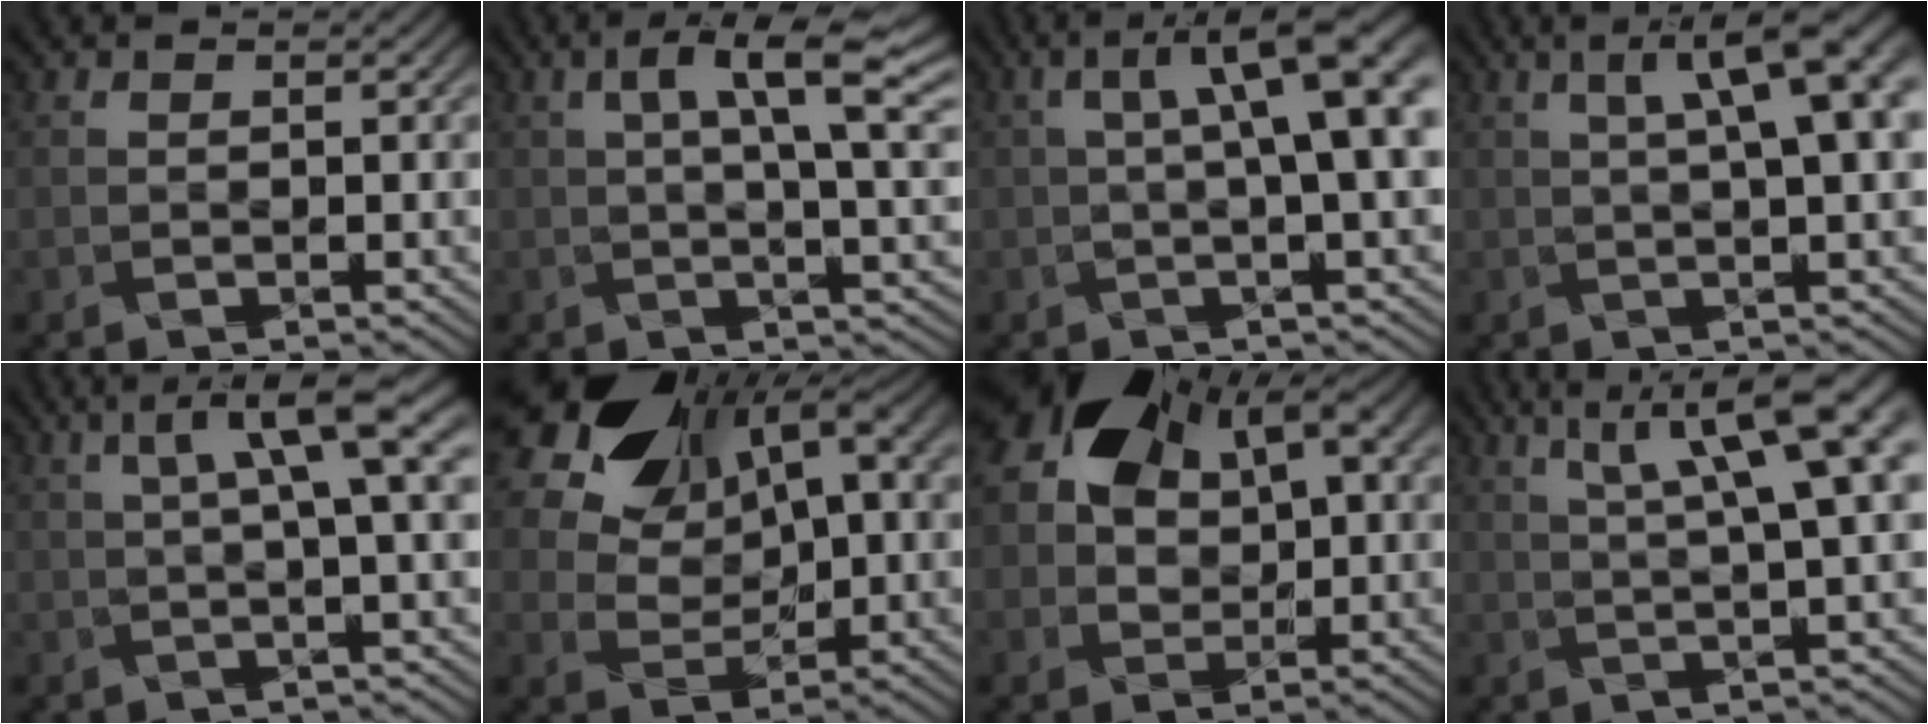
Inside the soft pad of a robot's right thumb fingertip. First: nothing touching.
{"total": 10.2, "force": [2.6, 2.9, 9.4], "torque": [-0.139, 0.010, 0.036]}
{"total": 9.9, "force": [1.7, 2.7, 9.3], "torque": [-0.137, 0.016, 0.026]}
{"total": 9.5, "force": [2.6, 2.4, 8.8], "torque": [-0.113, 0.023, 0.033]}
{"total": 7.3, "force": [1.9, 1.2, 7.0], "torque": [-0.107, 0.022, 0.029]}
{"total": 16.3, "force": [7.6, 10.2, 10.2], "torque": [-0.214, 0.039, 0.129]}
{"total": 11.7, "force": [4.0, 7.8, 7.8], "torque": [-0.158, 0.016, 0.071]}
{"total": 11.5, "force": [4.7, 2.6, 10.2], "torque": [-0.143, 0.025, 0.071]}